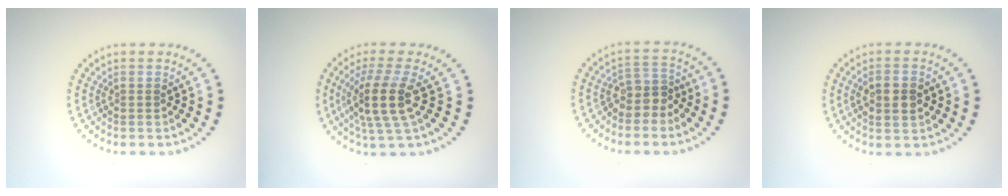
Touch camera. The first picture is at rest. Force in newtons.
{"total": 4.3, "press": 3.4, "slide": 2.7}
{"total": 2.5, "press": 2.0, "slide": 1.5}
{"total": 2.6, "press": 2.6, "slide": 0.4}